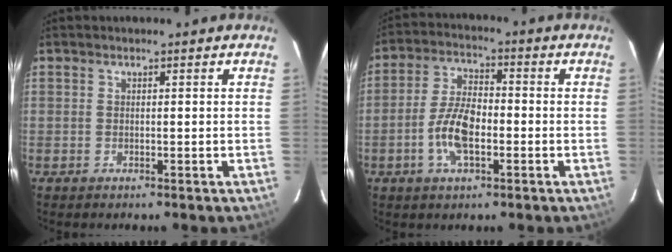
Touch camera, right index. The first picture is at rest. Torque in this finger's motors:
{"motor_torque": [0.34, 0.07, 0.24, 0.05]}